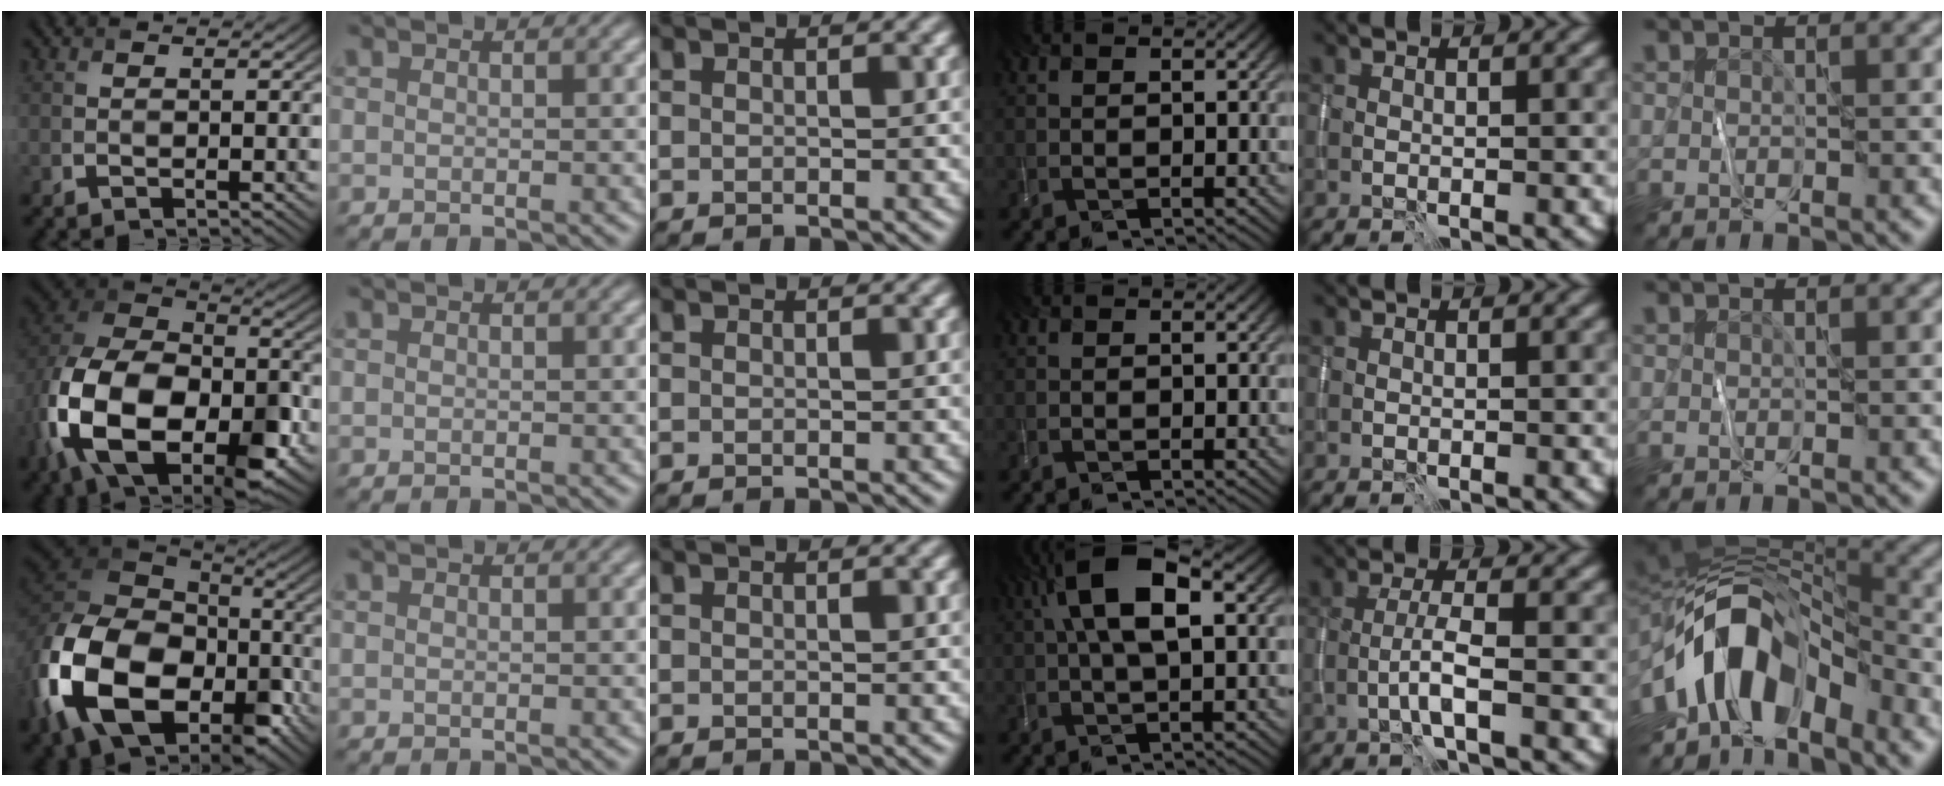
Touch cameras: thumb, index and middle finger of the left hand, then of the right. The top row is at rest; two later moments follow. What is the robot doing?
{"motion": "wipe", "object": "whiteboard"}